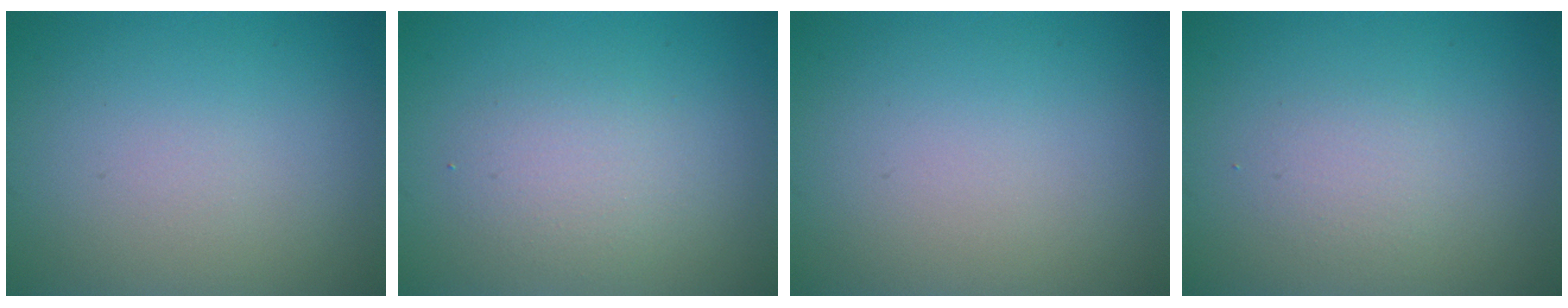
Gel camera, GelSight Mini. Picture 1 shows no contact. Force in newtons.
{"total": 2.3, "press": 2.3, "slide": 0.2}
{"total": 0.0}
{"total": 1.4, "press": 1.4, "slide": 0.1}